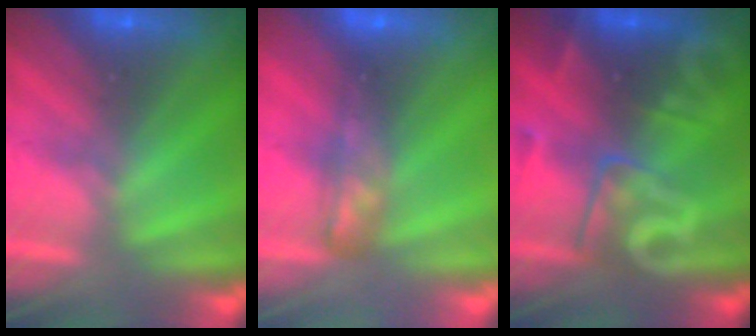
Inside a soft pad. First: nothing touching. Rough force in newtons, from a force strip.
{"total": 4.4}
{"total": 2.9}